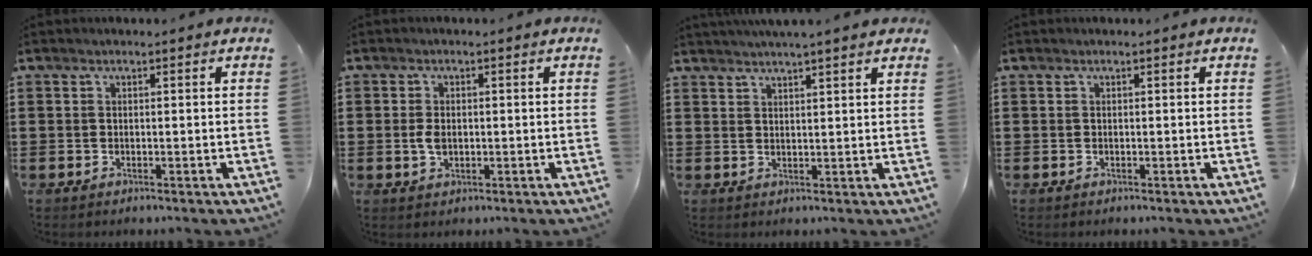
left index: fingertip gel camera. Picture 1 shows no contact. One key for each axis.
{"total": 2.5, "fx": -0.1, "fy": 1.5, "fz": 2.0, "tx": -0.049, "ty": 0.000, "tz": -0.004}
{"total": 2.7, "fx": 2.5, "fy": -0.4, "fz": 0.8, "tx": -0.023, "ty": -0.004, "tz": 0.048}
{"total": 0.0}